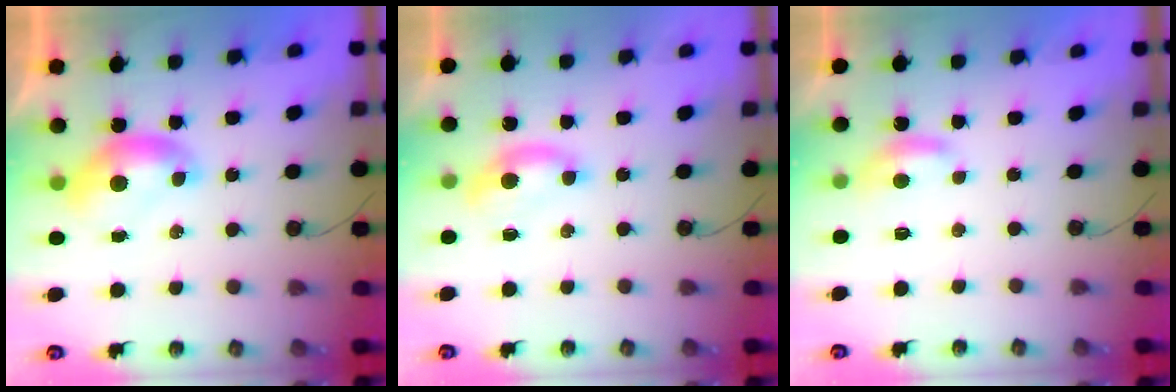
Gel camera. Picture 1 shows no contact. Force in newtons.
{"total": 0.9, "press": 0.7, "slide": 0.6}
{"total": 1.1, "press": 0.8, "slide": 0.7}